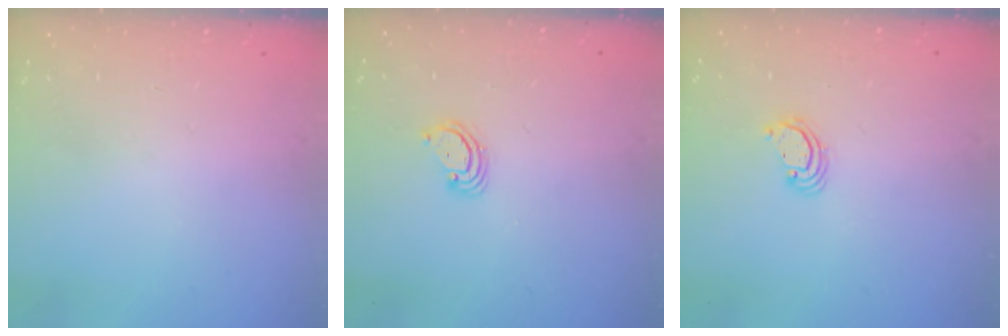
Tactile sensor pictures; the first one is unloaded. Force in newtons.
{"total": 2.8, "press": 2.8, "slide": 0.3}
{"total": 2.2, "press": 2.2, "slide": 0.1}